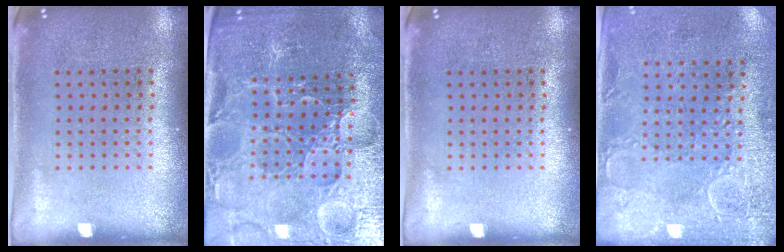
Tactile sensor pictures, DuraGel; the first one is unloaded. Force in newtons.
{"total": 3.9, "press": 3.9, "slide": 0.7}
{"total": 0.0}
{"total": 2.9, "press": 2.3, "slide": 1.7}